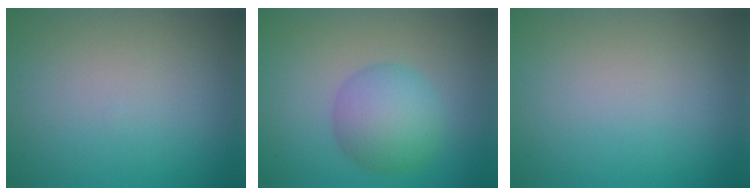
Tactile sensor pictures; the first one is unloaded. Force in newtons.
{"total": 5.0, "press": 5.0, "slide": 0.2}
{"total": 0.0}